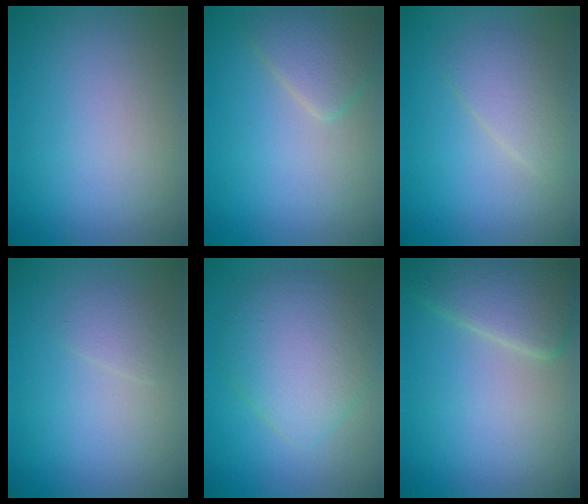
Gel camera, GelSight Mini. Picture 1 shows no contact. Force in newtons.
{"total": 2.8, "press": 2.8, "slide": 0.1}
{"total": 2.6, "press": 2.5, "slide": 0.2}
{"total": 1.3, "press": 1.2, "slide": 0.0}
{"total": 5.8, "press": 5.8, "slide": 0.2}
{"total": 4.4, "press": 4.4, "slide": 0.1}